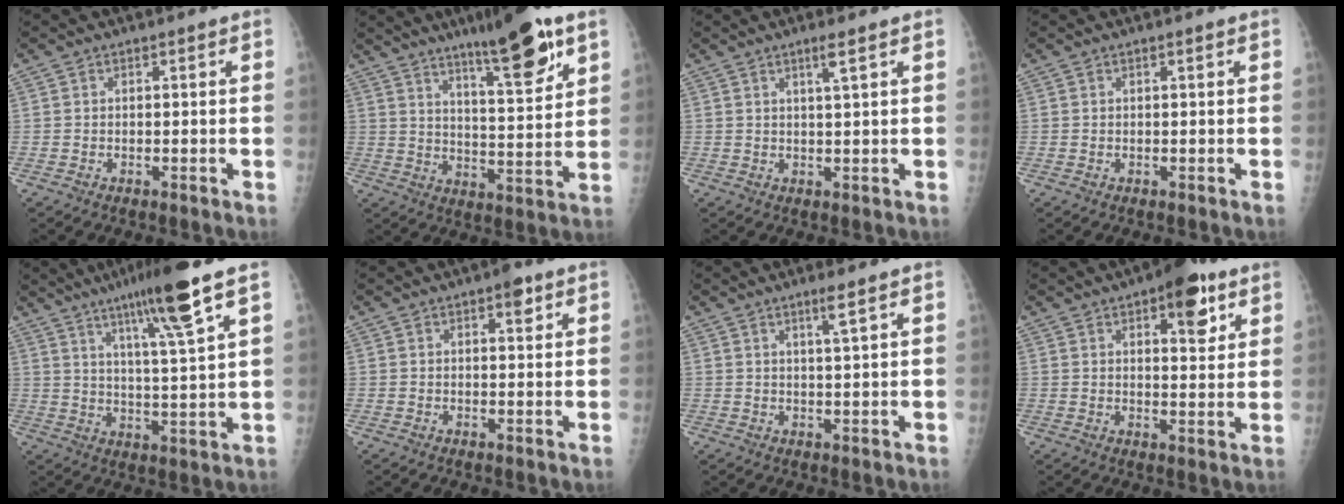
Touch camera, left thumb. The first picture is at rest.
{"total": 14.4, "force": [8.9, 2.5, 11.1], "torque": [-0.158, -0.047, 0.141]}
{"total": 2.6, "force": [1.5, -0.3, 2.2], "torque": [-0.043, -0.010, 0.028]}
{"total": 0.0}
{"total": 12.9, "force": [7.7, -0.1, 10.4], "torque": [-0.175, -0.035, 0.130]}
{"total": 2.8, "force": [1.6, 1.1, 2.0], "torque": [-0.018, -0.004, 0.018]}
{"total": 3.0, "force": [1.7, -0.3, 2.4], "torque": [-0.047, -0.014, 0.034]}
{"total": 9.5, "force": [5.0, 4.0, 7.0], "torque": [-0.069, -0.019, 0.064]}